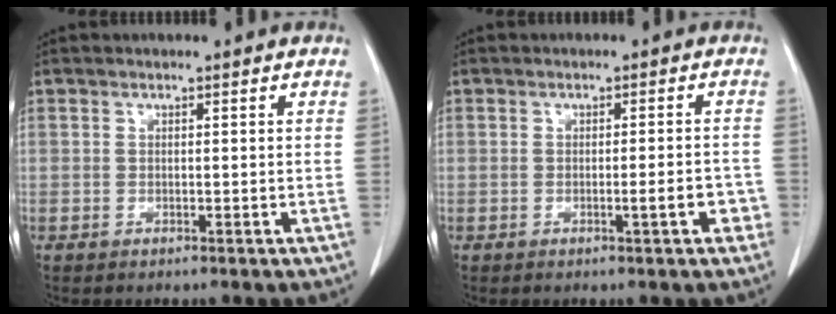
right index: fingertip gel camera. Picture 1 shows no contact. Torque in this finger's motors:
{"motor_torque": [0.03, 0.11, 0.00, 0.02]}